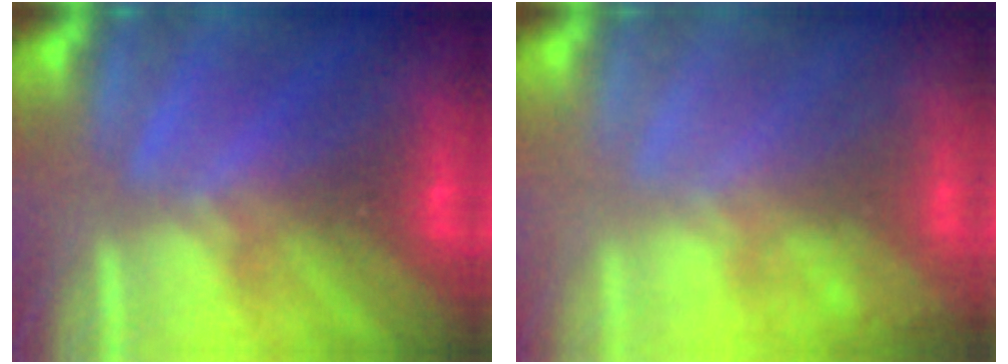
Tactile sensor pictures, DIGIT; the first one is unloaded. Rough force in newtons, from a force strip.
{"total": 1.1}